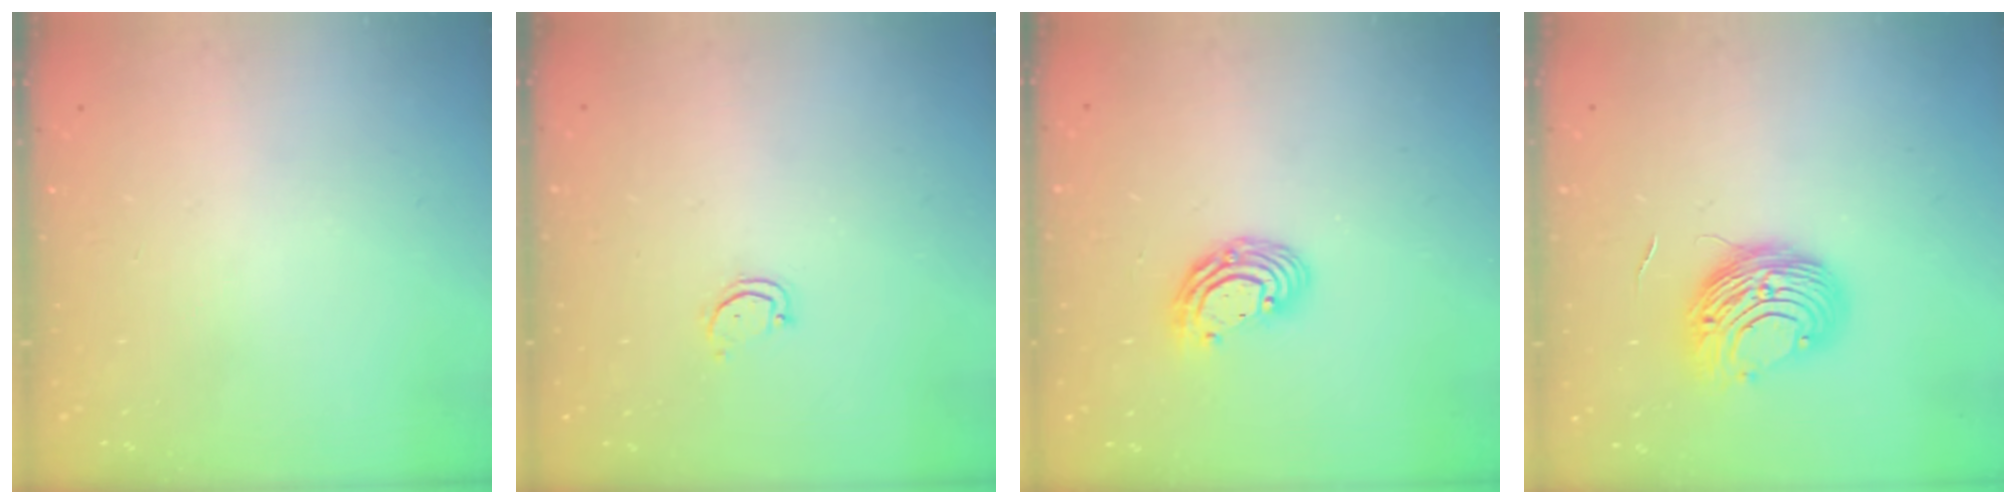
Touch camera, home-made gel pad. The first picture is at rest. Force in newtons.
{"total": 2.6, "press": 2.6, "slide": 0.2}
{"total": 8.7, "press": 8.6, "slide": 1.2}
{"total": 9.3, "press": 9.3, "slide": 0.4}